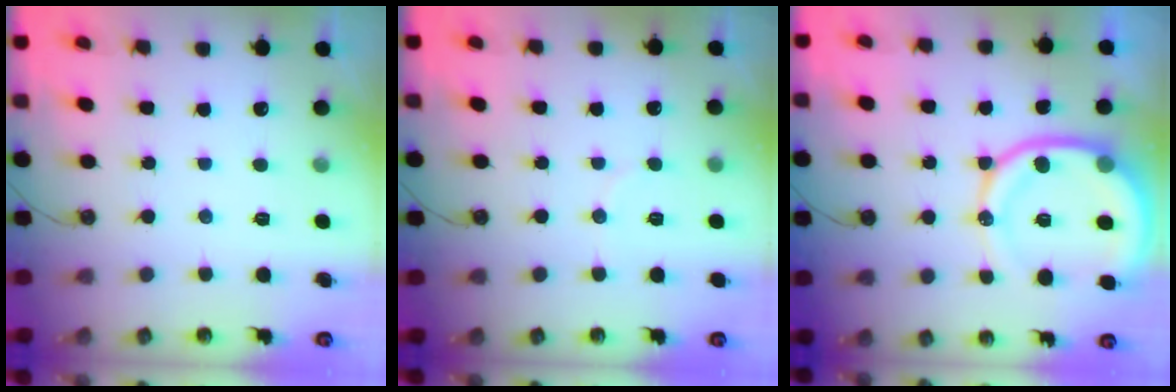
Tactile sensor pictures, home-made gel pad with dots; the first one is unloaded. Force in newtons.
{"total": 2.9, "press": 2.9, "slide": 0.3}
{"total": 16.0, "press": 15.9, "slide": 1.9}